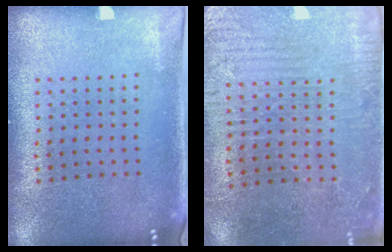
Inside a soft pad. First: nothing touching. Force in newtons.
{"total": 2.9, "press": 2.8, "slide": 0.6}